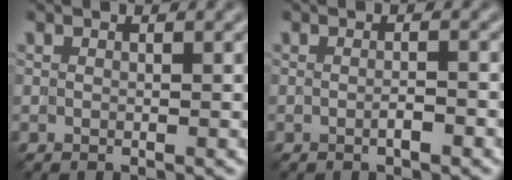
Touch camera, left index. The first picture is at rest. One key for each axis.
{"total": 1.2, "fx": -0.4, "fy": 0.3, "fz": 1.1, "tx": -0.017, "ty": 0.002, "tz": -0.010}